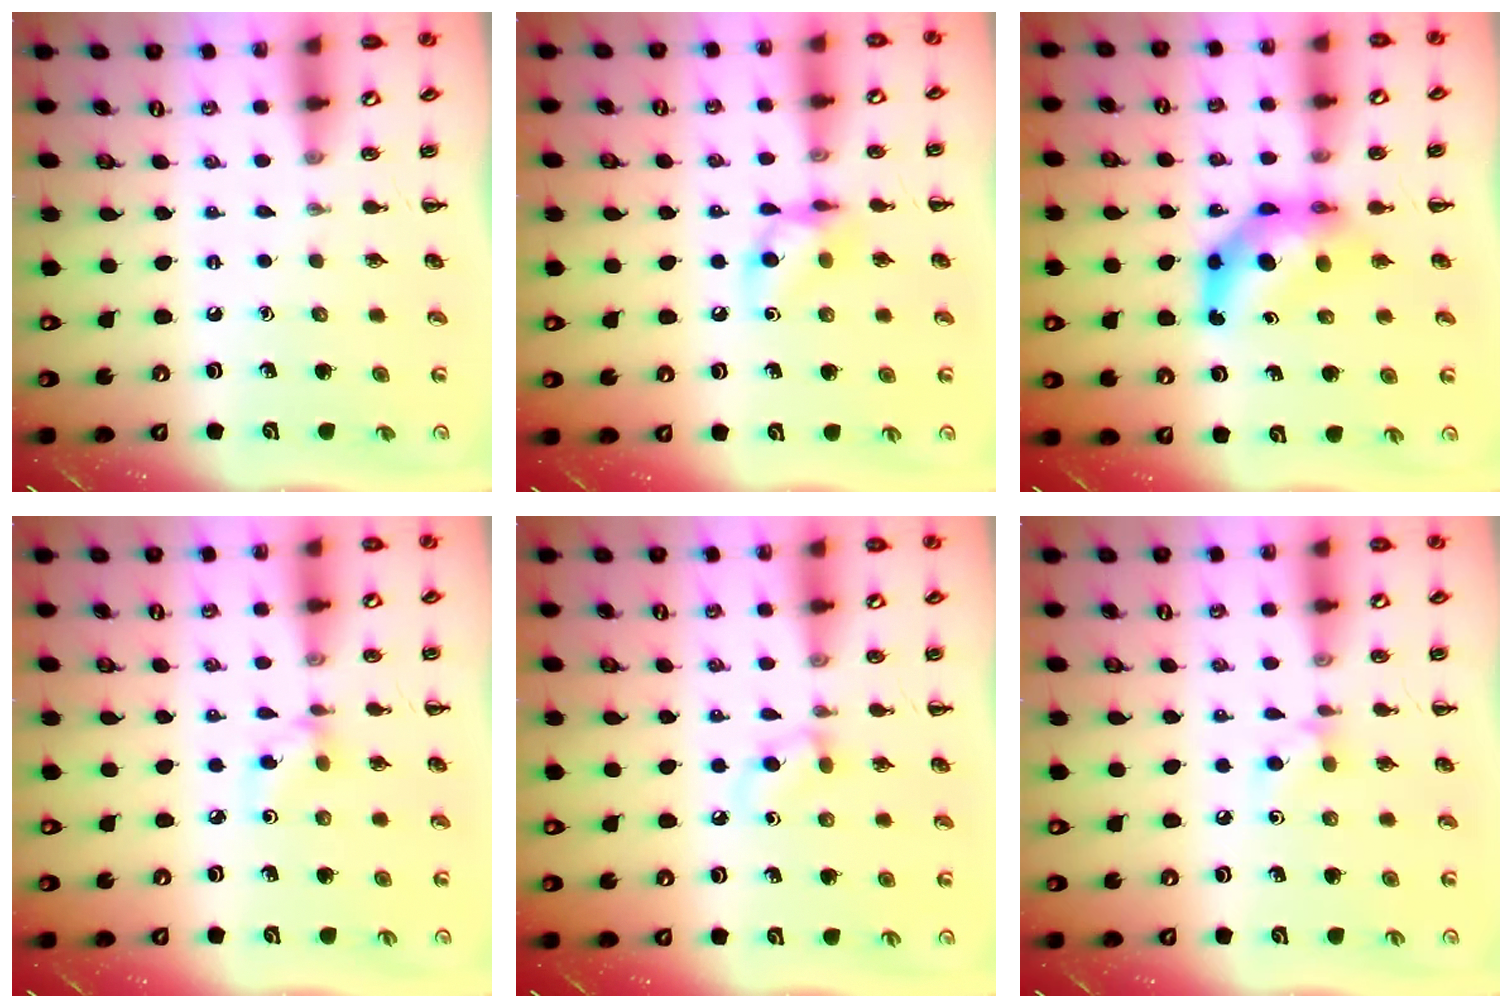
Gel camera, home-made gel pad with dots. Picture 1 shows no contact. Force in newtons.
{"total": 8.7, "press": 8.7, "slide": 0.6}
{"total": 6.9, "press": 6.6, "slide": 2.0}
{"total": 3.0, "press": 2.8, "slide": 1.1}
{"total": 4.6, "press": 4.3, "slide": 1.7}
{"total": 5.9, "press": 5.6, "slide": 1.8}